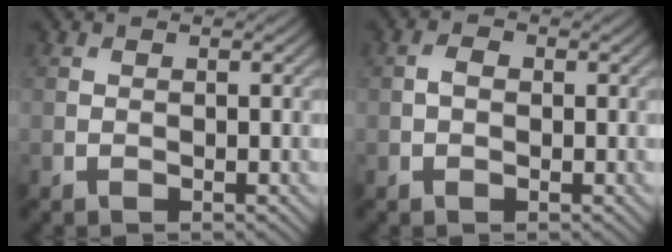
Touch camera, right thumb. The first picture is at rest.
{"total": 1.4, "force": [0.0, 0.9, 1.0], "torque": [-0.019, 0.003, -0.005]}